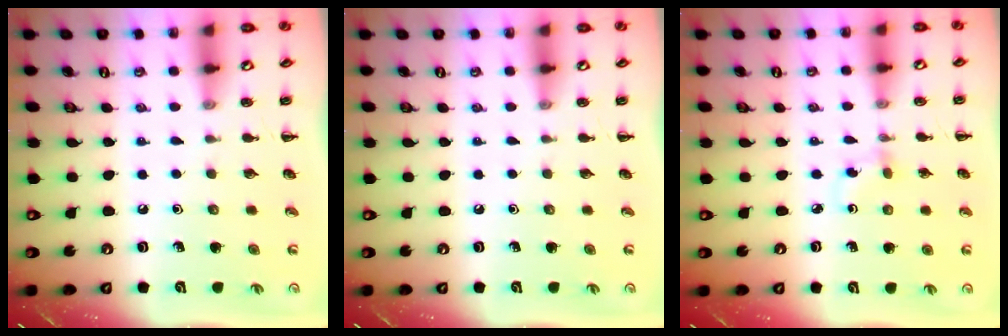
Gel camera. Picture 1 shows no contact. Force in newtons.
{"total": 0.0}
{"total": 2.5, "press": 2.2, "slide": 1.1}